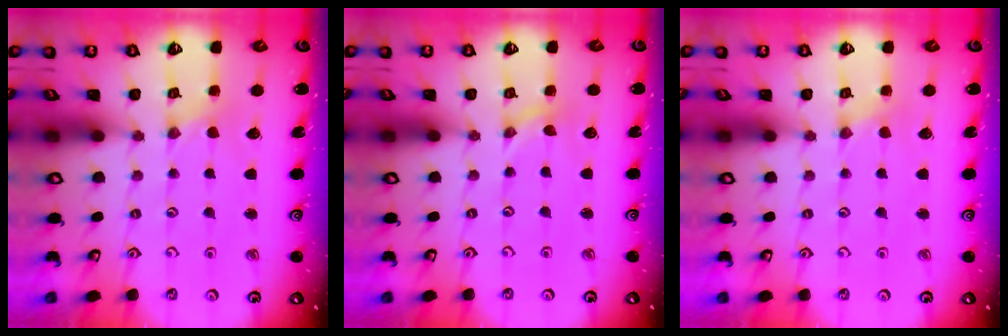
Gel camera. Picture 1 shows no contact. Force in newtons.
{"total": 0.0}
{"total": 0.0}